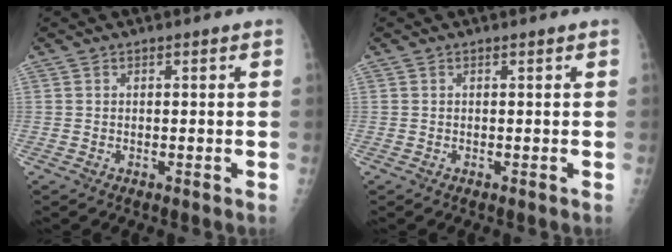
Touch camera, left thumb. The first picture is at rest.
{"total": 0.0}